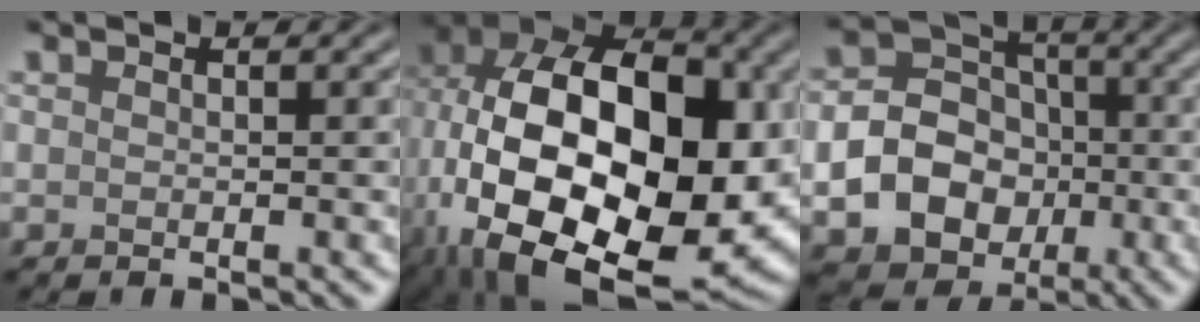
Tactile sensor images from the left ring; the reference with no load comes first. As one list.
[{"total": 20.4, "force": [-2.6, 12.5, 15.9], "torque": [-0.313, -0.009, -0.024]}, {"total": 8.8, "force": [-1.9, 7.1, 4.8], "torque": [-0.081, -0.016, -0.047]}]